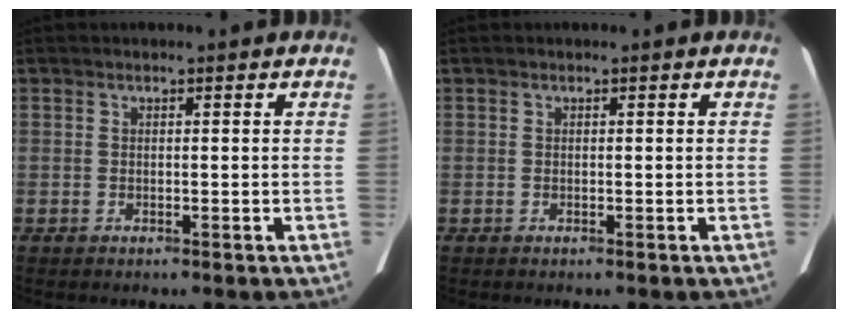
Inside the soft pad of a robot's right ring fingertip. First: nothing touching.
{"total": 0.0}